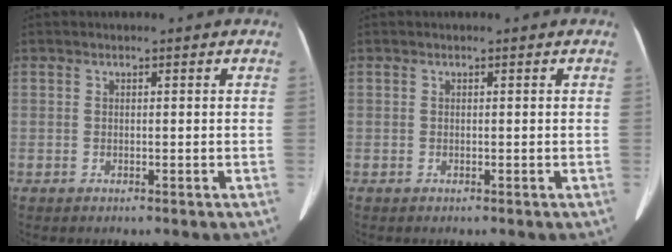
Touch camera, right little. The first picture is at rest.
{"total": 0.0}